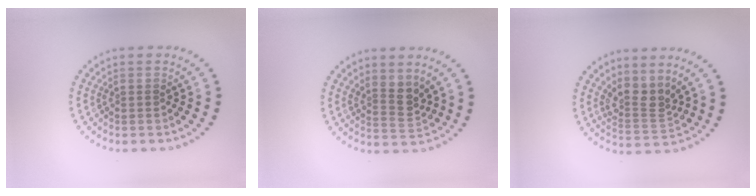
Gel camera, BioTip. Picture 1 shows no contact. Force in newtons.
{"total": 2.6, "press": 2.0, "slide": 1.7}
{"total": 3.0, "press": 2.2, "slide": 2.1}